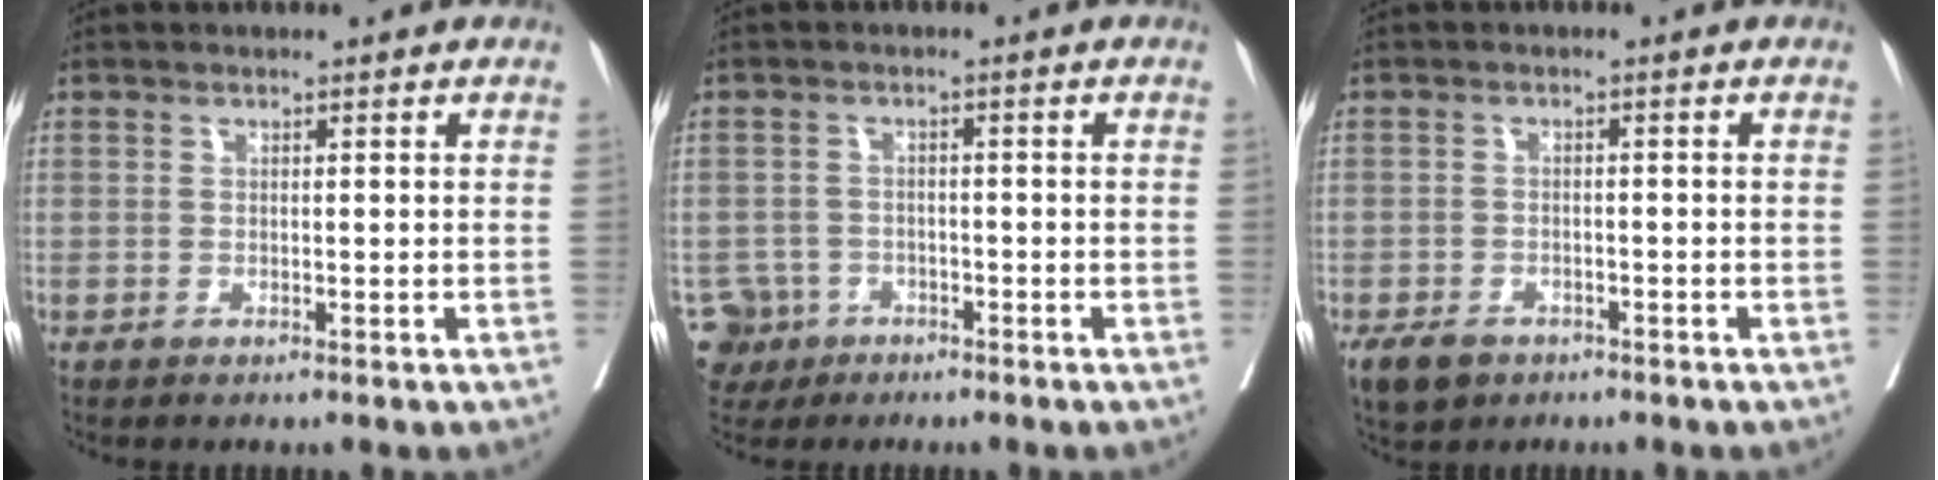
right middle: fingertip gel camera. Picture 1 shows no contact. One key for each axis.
{"total": 4.3, "fx": -2.5, "fy": 3.5, "fz": -0.2, "tx": 0.004, "ty": 0.008, "tz": -0.042}
{"total": 4.6, "fx": -3.0, "fy": 2.9, "fz": 1.8, "tx": -0.032, "ty": -0.002, "tz": -0.046}